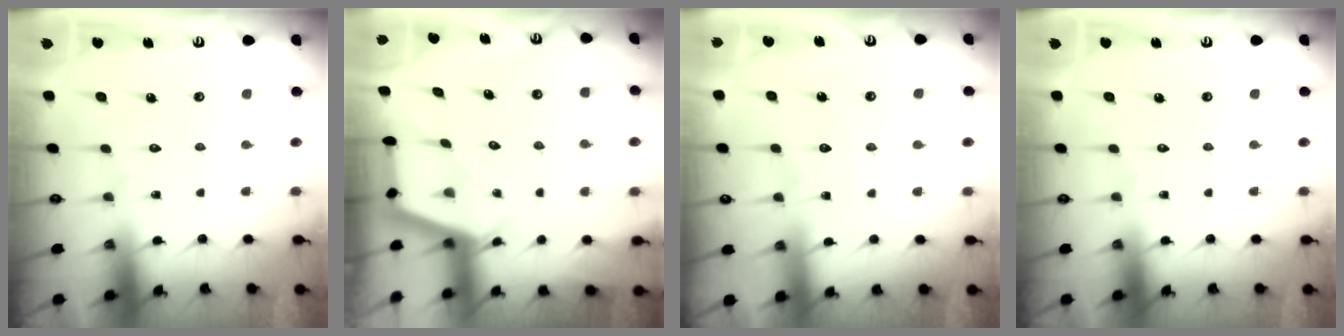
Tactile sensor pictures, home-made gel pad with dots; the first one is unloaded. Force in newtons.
{"total": 2.4, "press": 2.4, "slide": 0.3}
{"total": 3.7, "press": 3.7, "slide": 0.5}
{"total": 0.0}